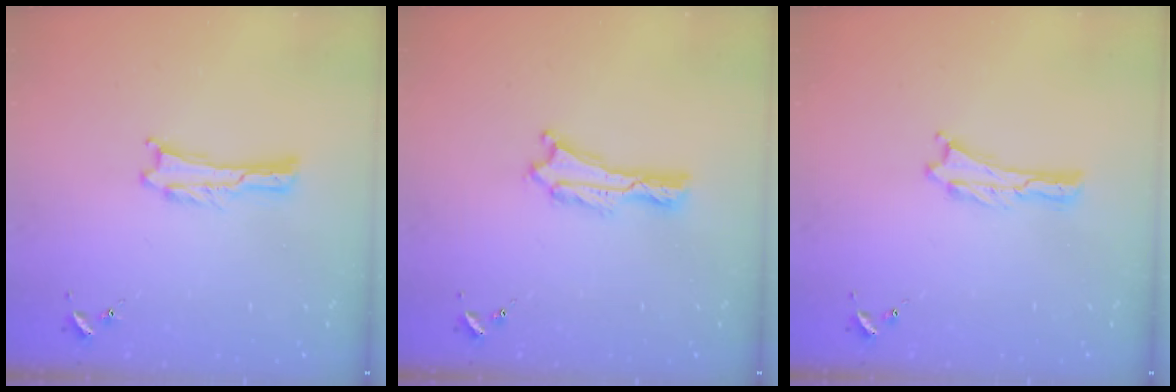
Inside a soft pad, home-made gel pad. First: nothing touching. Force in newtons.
{"total": 0.7, "press": 0.7, "slide": 0.1}
{"total": 0.0}